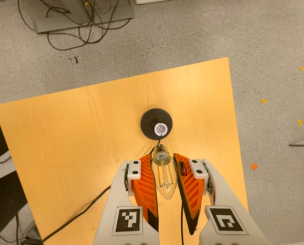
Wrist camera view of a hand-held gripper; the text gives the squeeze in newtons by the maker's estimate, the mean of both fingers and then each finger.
{"total": 20.9, "left": 23.3, "right": 18.4}